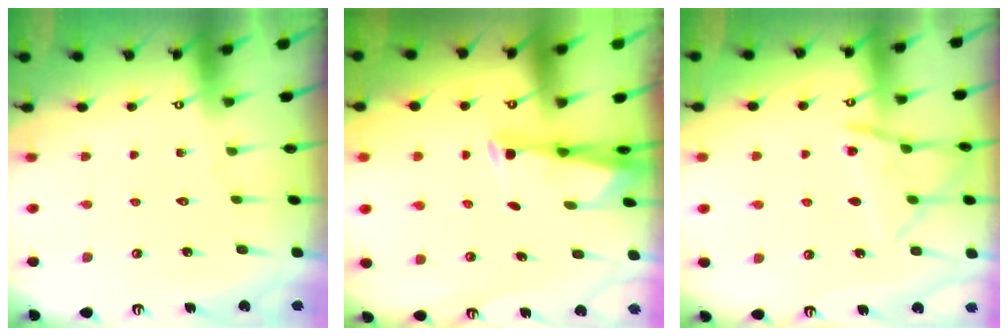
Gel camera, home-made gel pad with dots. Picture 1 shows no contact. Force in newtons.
{"total": 3.1, "press": 3.0, "slide": 0.8}
{"total": 10.2, "press": 10.2, "slide": 0.6}